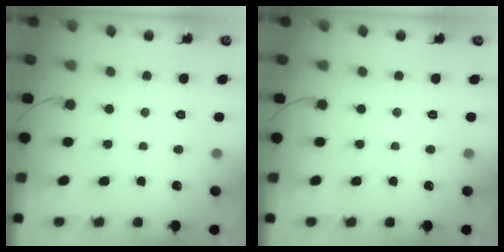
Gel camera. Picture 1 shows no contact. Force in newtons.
{"total": 0.0}